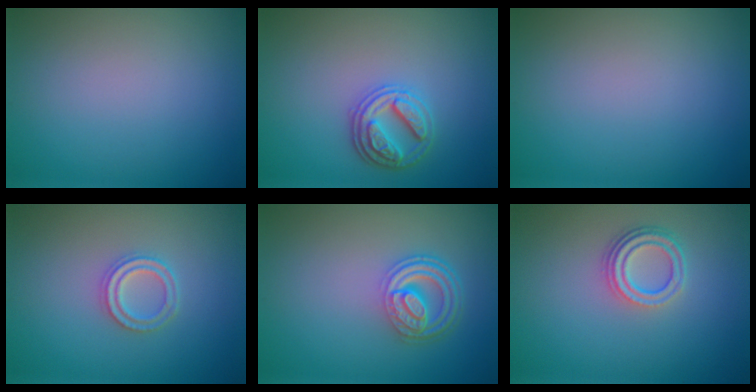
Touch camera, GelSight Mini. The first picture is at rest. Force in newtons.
{"total": 2.9, "press": 2.8, "slide": 0.8}
{"total": 0.0}
{"total": 2.2, "press": 2.2, "slide": 0.5}
{"total": 4.7, "press": 3.5, "slide": 3.1}
{"total": 3.3, "press": 2.4, "slide": 2.3}